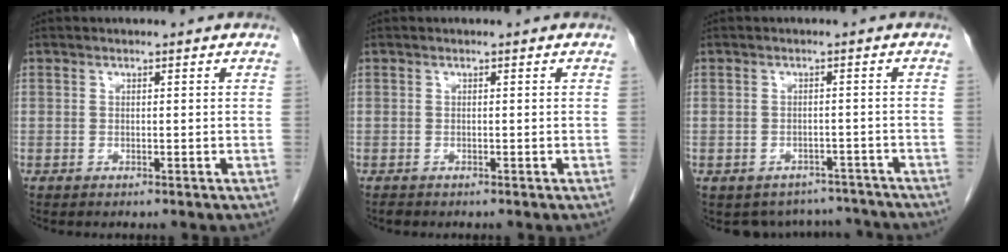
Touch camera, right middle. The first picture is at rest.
{"total": 0.5, "force": [-0.5, 0.2, 0.1], "torque": [-0.009, -0.001, -0.008]}
{"total": 7.5, "force": [-6.8, 3.2, -0.1], "torque": [0.013, 0.024, -0.075]}